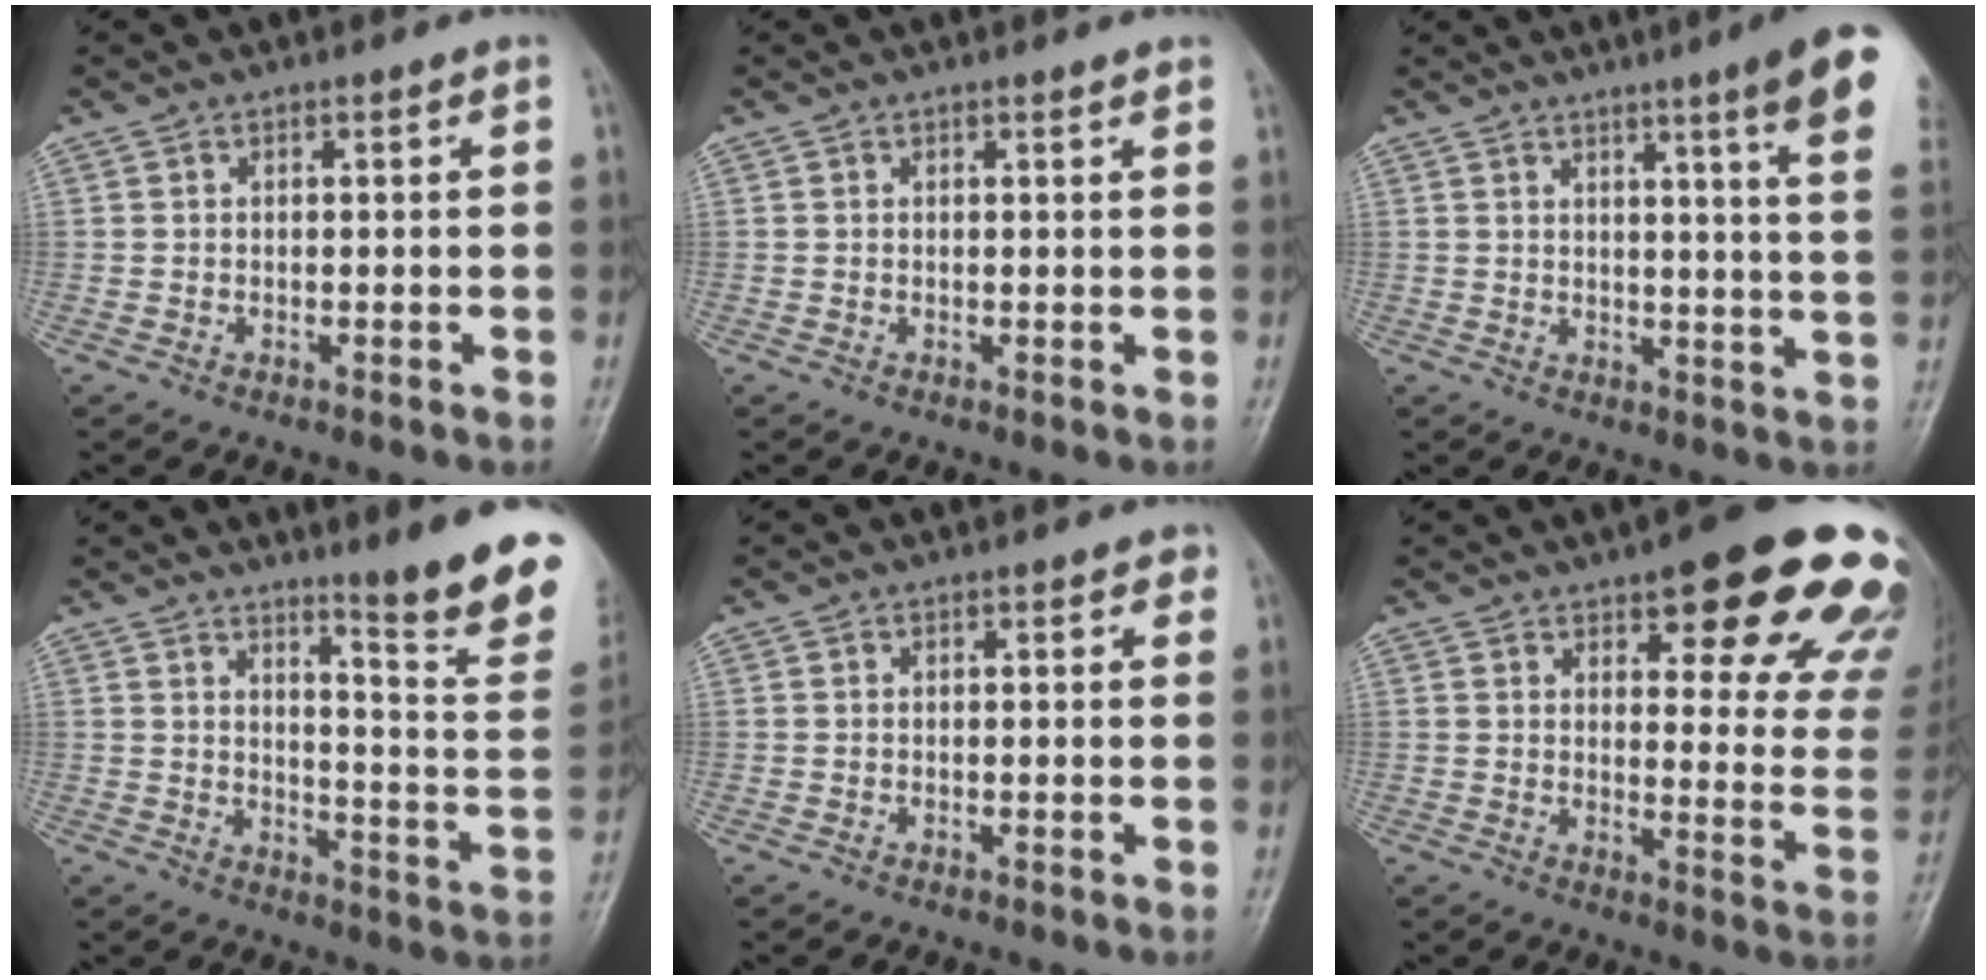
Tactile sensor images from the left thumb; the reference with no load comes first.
{"total": 1.1, "force": [0.9, -0.1, 0.6], "torque": [-0.007, -0.001, 0.011]}
{"total": 13.0, "force": [7.3, 0.3, 10.8], "torque": [-0.132, -0.032, 0.078]}
{"total": 16.0, "force": [11.3, 1.3, 11.3], "torque": [-0.121, -0.095, 0.151]}
{"total": 1.1, "force": [0.5, 0.7, 0.6], "torque": [0.007, 0.002, 0.003]}
{"total": 23.5, "force": [15.0, 7.8, 16.4], "torque": [-0.154, -0.060, 0.177]}